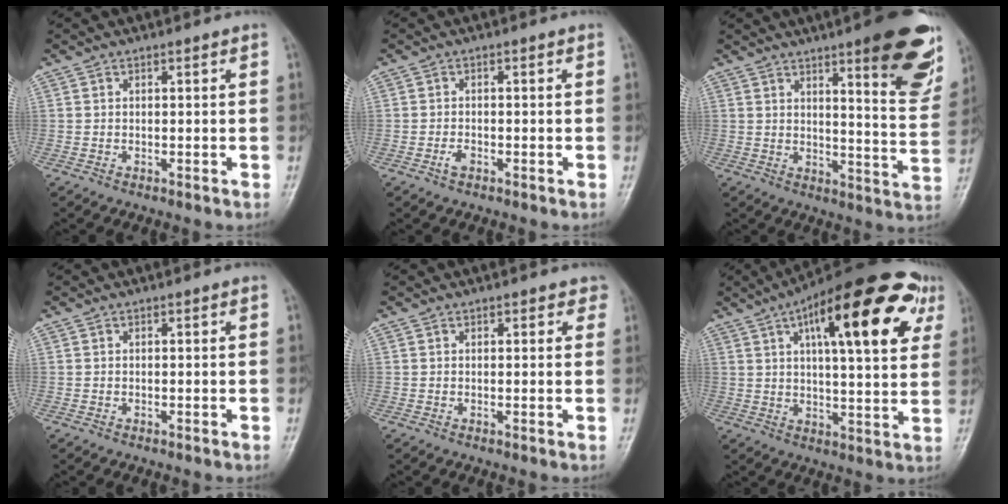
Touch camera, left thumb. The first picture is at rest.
{"total": 1.4, "force": [-0.8, 0.8, 0.9], "torque": [-0.020, 0.002, -0.017]}
{"total": 18.5, "force": [10.2, 3.9, 14.9], "torque": [-0.147, -0.056, 0.135]}
{"total": 0.0}
{"total": 2.0, "force": [1.2, 1.2, 1.0], "torque": [0.011, -0.002, 0.008]}
{"total": 25.0, "force": [10.1, 8.4, 21.2], "torque": [-0.286, 0.003, 0.139]}